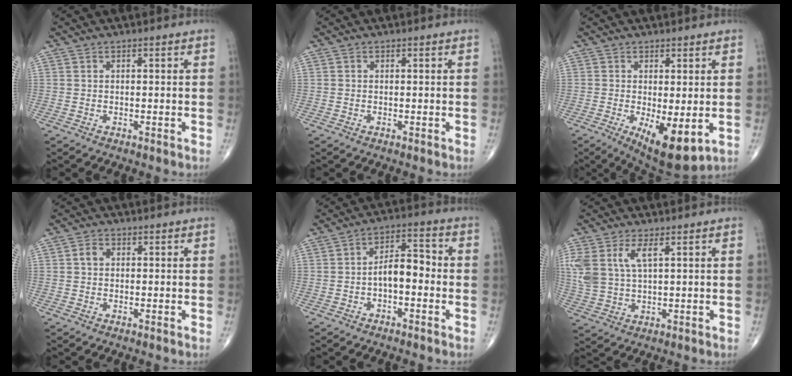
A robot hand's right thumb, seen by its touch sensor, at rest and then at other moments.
{"total": 0.0}
{"total": 9.3, "force": [-2.2, 3.5, 8.4], "torque": [-0.127, -0.024, -0.023]}
{"total": 2.1, "force": [0.2, 1.7, 1.3], "torque": [-0.019, 0.006, 0.001]}
{"total": 7.0, "force": [-1.5, 3.7, 5.8], "torque": [-0.081, 0.034, -0.033]}
{"total": 9.0, "force": [3.3, 4.3, 7.1], "torque": [-0.169, 0.003, 0.074]}